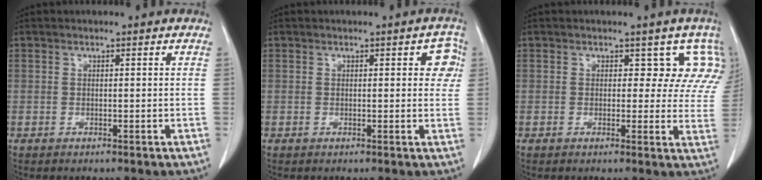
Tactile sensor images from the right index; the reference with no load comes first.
{"total": 3.5, "force": [1.1, 1.7, 2.9], "torque": [-0.017, 0.007, 0.005]}
{"total": 5.8, "force": [3.9, 3.7, 2.3], "torque": [0.003, -0.002, 0.013]}